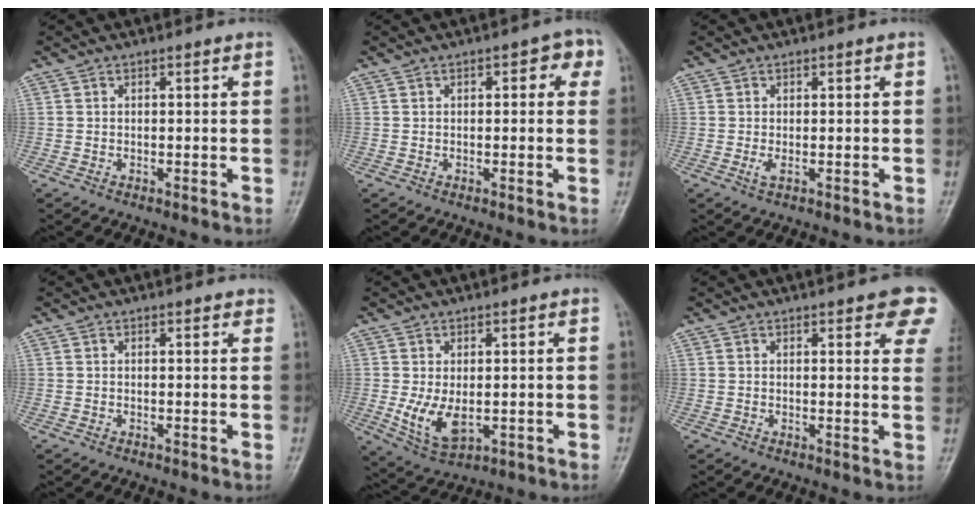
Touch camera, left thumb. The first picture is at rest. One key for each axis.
{"total": 4.4, "fx": 1.2, "fy": 2.2, "fz": 3.5, "tx": -0.017, "ty": 0.008, "tz": 0.005}
{"total": 1.9, "fx": -0.3, "fy": 0.6, "fz": 1.7, "tx": -0.035, "ty": 0.000, "tz": -0.003}
{"total": 1.1, "fx": 0.8, "fy": 0.5, "fz": 0.5, "tx": -0.003, "ty": -0.003, "tz": 0.005}
{"total": 7.4, "fx": -0.7, "fy": 4.2, "fz": 6.0, "tx": -0.110, "ty": -0.010, "tz": 0.001}
{"total": 9.1, "fx": 4.9, "fy": 3.0, "fz": 7.1, "tx": -0.051, "ty": -0.013, "tz": 0.050}